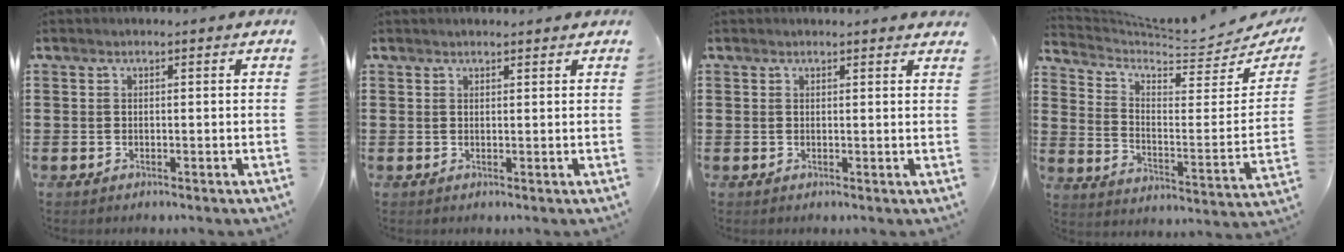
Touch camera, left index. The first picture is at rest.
{"total": 1.0, "force": [1.0, 0.1, 0.2], "torque": [-0.004, 0.000, 0.019]}
{"total": 1.1, "force": [1.1, 0.0, 0.3], "torque": [-0.007, -0.001, 0.021]}
{"total": 5.2, "force": [4.7, 1.0, 1.8], "torque": [-0.058, -0.049, 0.075]}